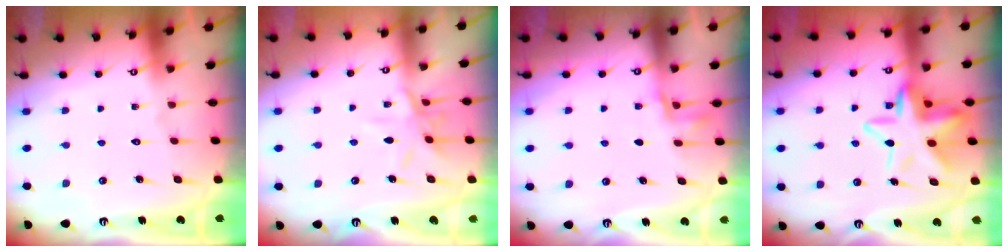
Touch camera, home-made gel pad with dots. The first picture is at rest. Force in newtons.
{"total": 9.1, "press": 9.1, "slide": 0.7}
{"total": 2.9, "press": 2.8, "slide": 1.0}
{"total": 14.5, "press": 14.3, "slide": 2.5}